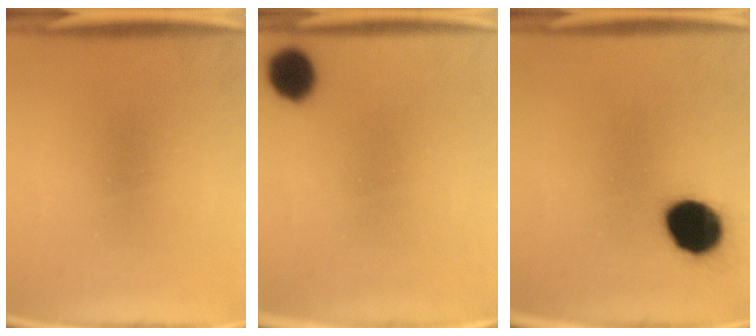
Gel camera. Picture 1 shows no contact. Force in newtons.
{"total": 7.3}
{"total": 14.0}